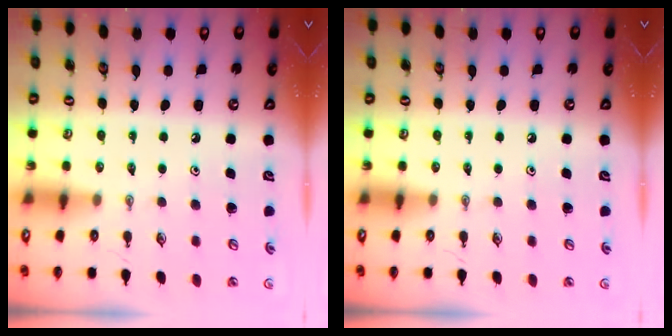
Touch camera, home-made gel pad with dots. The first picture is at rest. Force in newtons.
{"total": 0.0}